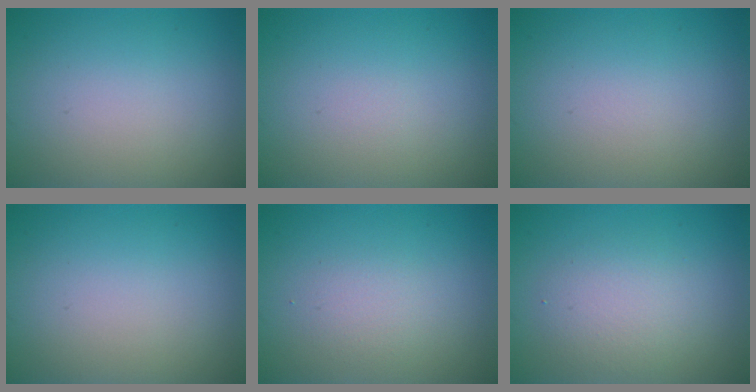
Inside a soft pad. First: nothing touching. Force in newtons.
{"total": 0.0}
{"total": 0.0}
{"total": 0.0}
{"total": 1.4, "press": 1.4, "slide": 0.0}
{"total": 2.8, "press": 2.8, "slide": 0.2}